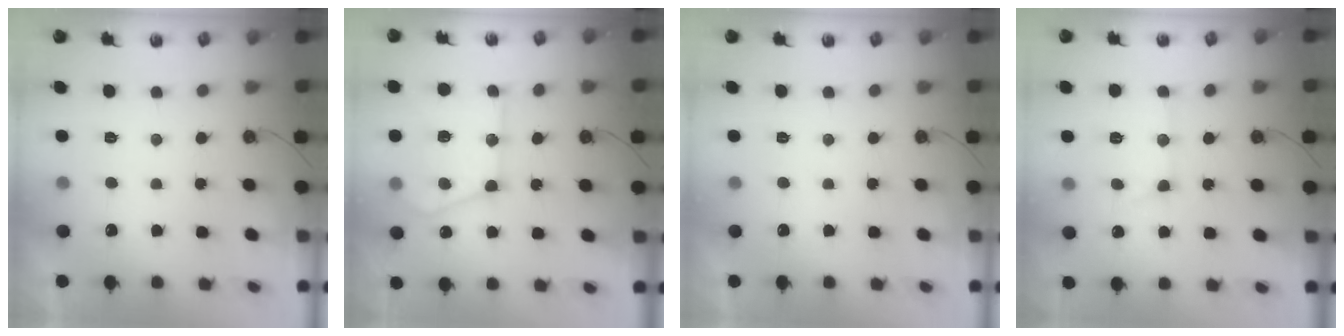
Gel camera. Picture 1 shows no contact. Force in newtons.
{"total": 19.5, "press": 19.4, "slide": 1.7}
{"total": 0.0}
{"total": 13.2, "press": 13.1, "slide": 1.3}